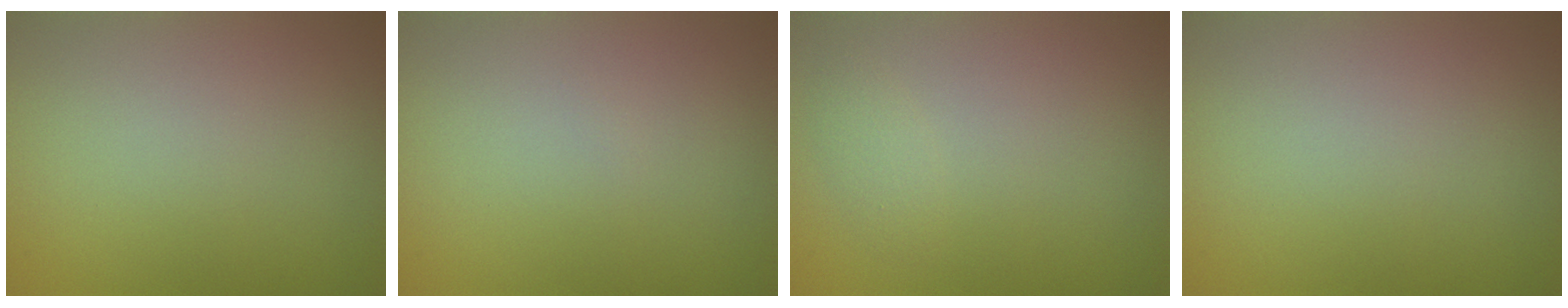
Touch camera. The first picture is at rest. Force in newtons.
{"total": 0.0}
{"total": 1.1, "press": 1.1, "slide": 0.1}
{"total": 0.0}